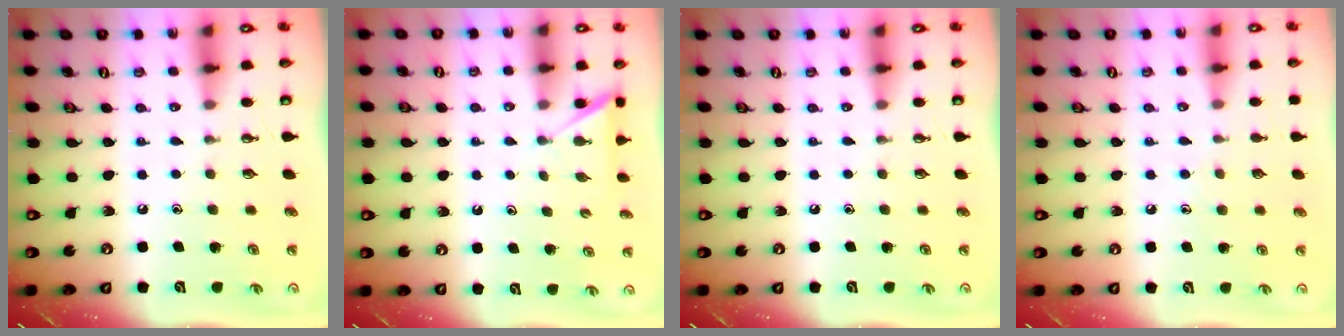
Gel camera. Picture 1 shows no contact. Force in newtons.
{"total": 2.7, "press": 2.7, "slide": 0.2}
{"total": 0.0}
{"total": 5.0, "press": 4.9, "slide": 0.6}